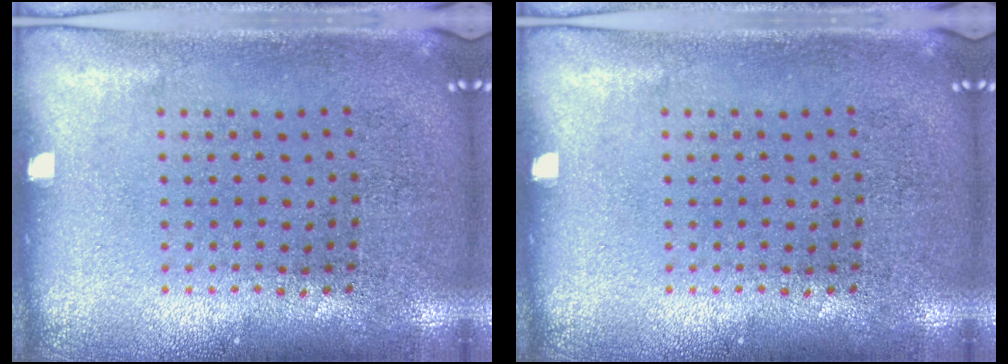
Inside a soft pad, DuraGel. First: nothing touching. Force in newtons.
{"total": 0.0}